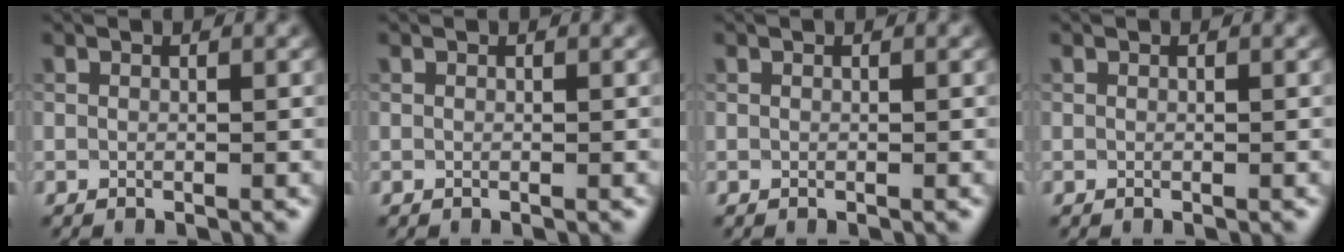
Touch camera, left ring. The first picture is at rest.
{"total": 0.0}
{"total": 0.0}
{"total": 0.0}